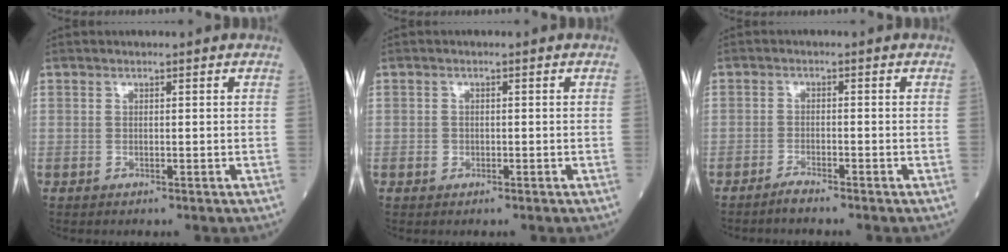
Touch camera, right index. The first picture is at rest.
{"total": 0.8, "force": [-0.3, 0.7, 0.2], "torque": [-0.002, 0.003, -0.006]}
{"total": 1.9, "force": [-1.8, -0.1, 0.6], "torque": [-0.016, -0.003, -0.035]}